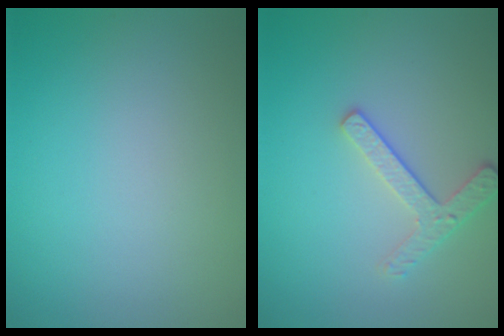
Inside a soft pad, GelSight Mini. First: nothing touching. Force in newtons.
{"total": 2.4, "press": 2.3, "slide": 0.9}